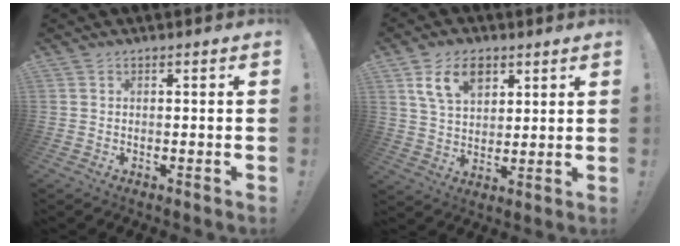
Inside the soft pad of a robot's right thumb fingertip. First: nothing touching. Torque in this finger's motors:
{"motor_torque": [0.49, 0.87, -0.04, 0.02, 0.00]}